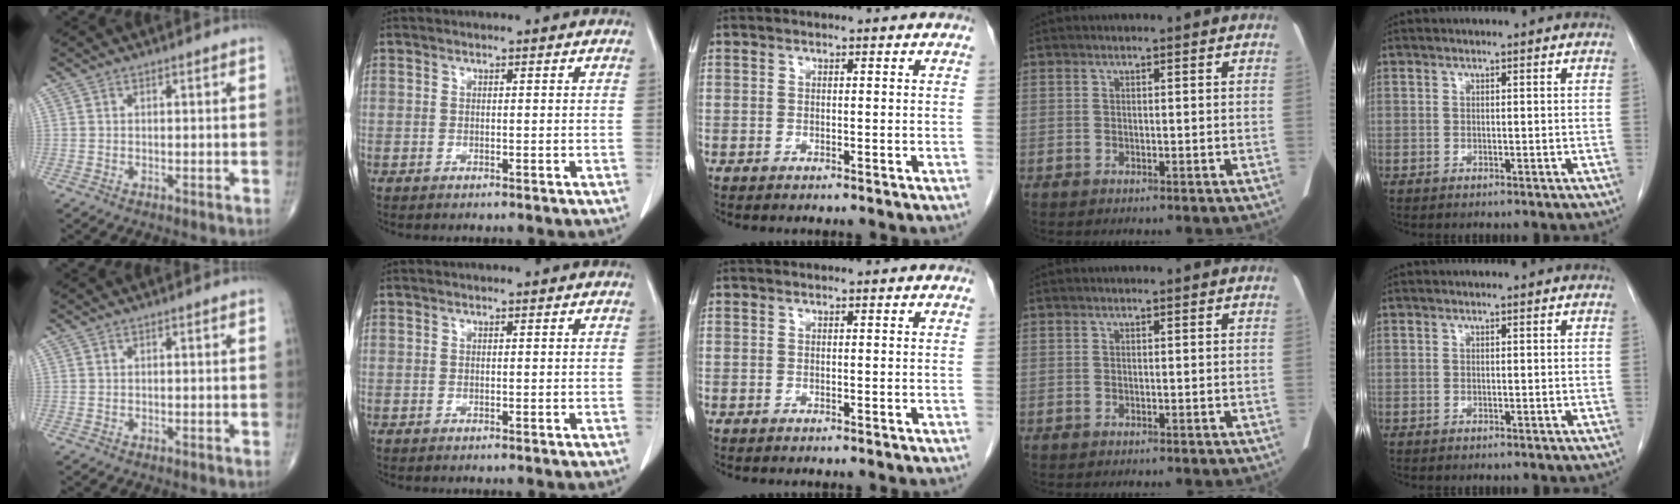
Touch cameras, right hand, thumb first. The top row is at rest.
{}